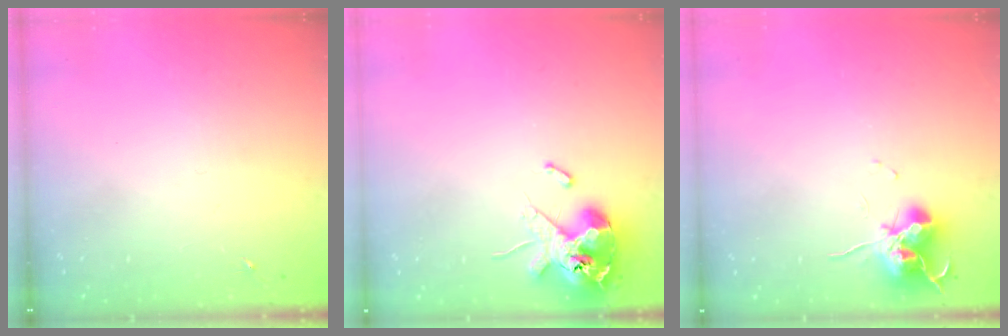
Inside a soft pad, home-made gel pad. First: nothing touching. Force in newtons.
{"total": 13.1, "press": 12.9, "slide": 2.2}
{"total": 12.2, "press": 12.1, "slide": 1.3}